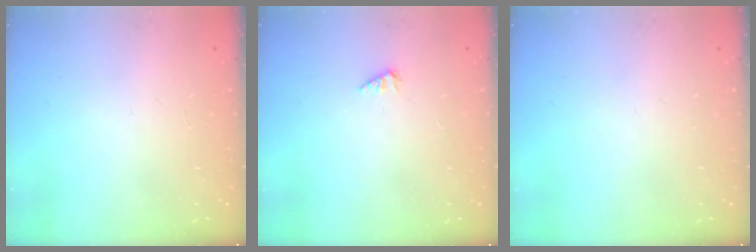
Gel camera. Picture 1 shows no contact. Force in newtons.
{"total": 1.1, "press": 1.1, "slide": 0.1}
{"total": 0.0}